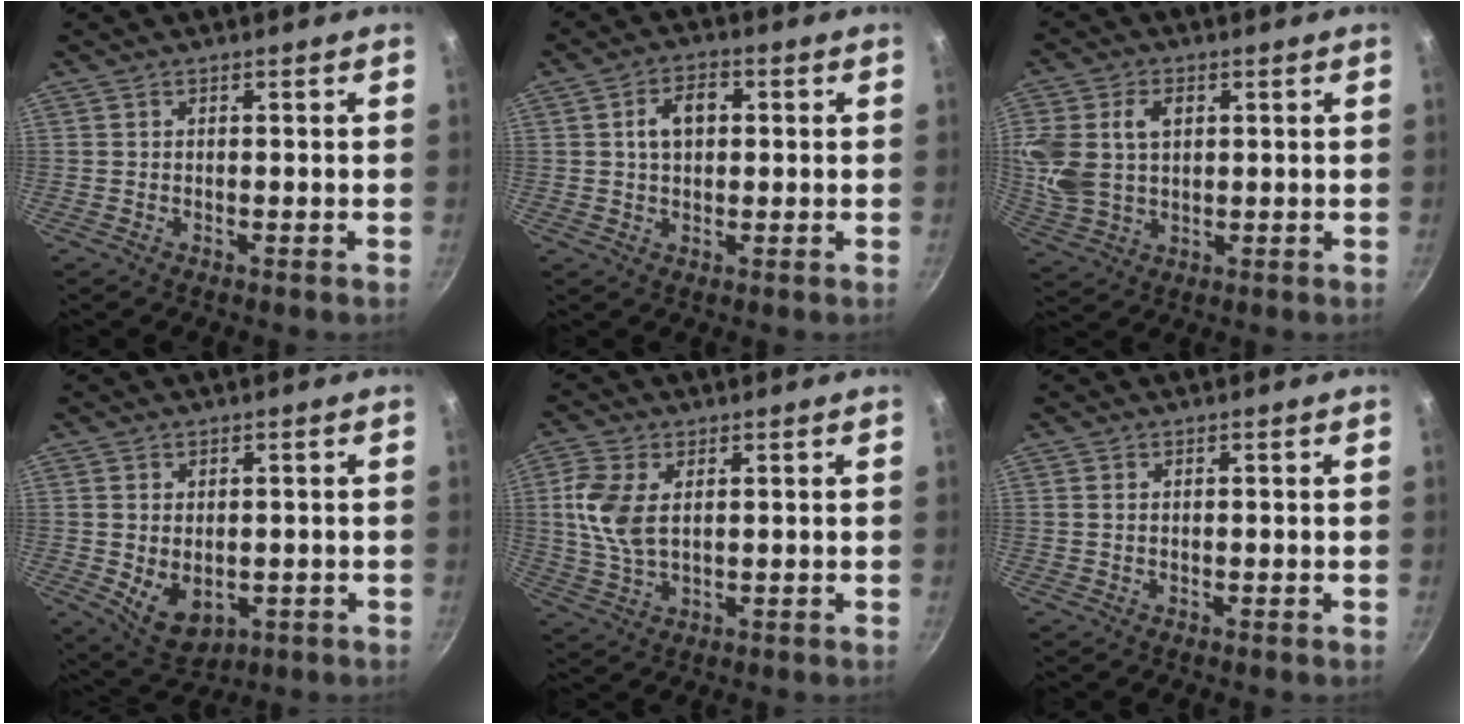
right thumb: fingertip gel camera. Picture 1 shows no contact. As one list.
[{"total": 6.1, "force": [1.1, 4.1, 4.4], "torque": [-0.055, 0.011, 0.013]}, {"total": 12.7, "force": [2.8, 9.1, 8.4], "torque": [-0.176, -0.004, 0.057]}, {"total": 7.6, "force": [-0.7, 5.3, 5.4], "torque": [-0.075, -0.014, 0.007]}, {"total": 8.7, "force": [1.7, 5.0, 7.0], "torque": [-0.150, 0.000, 0.034]}, {"total": 0.5, "force": [0.2, 0.3, 0.4], "torque": [-0.007, 0.001, 0.002]}]